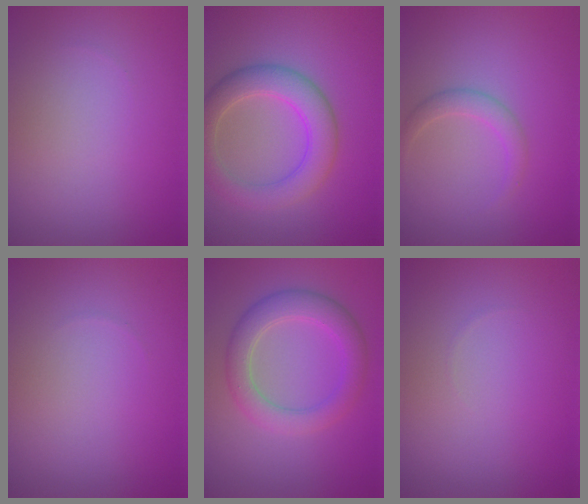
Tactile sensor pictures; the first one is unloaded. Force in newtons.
{"total": 5.0, "press": 5.0, "slide": 0.1}
{"total": 1.7, "press": 1.7, "slide": 0.1}
{"total": 0.0}
{"total": 4.1, "press": 4.1, "slide": 0.3}
{"total": 0.0}